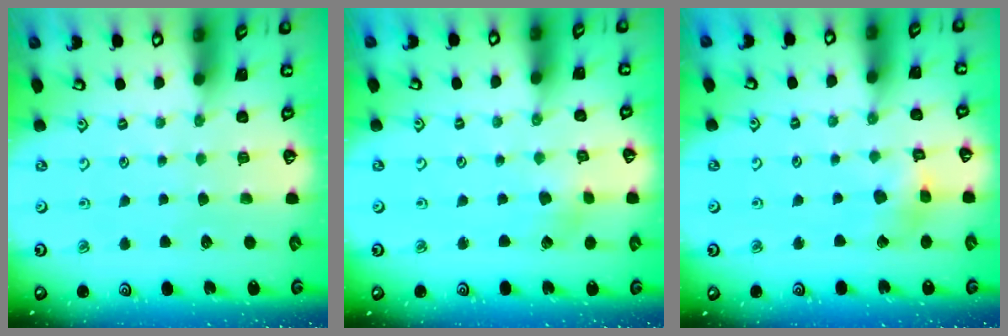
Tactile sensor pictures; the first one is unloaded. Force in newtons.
{"total": 2.6, "press": 2.5, "slide": 0.5}
{"total": 5.7, "press": 5.7, "slide": 0.6}